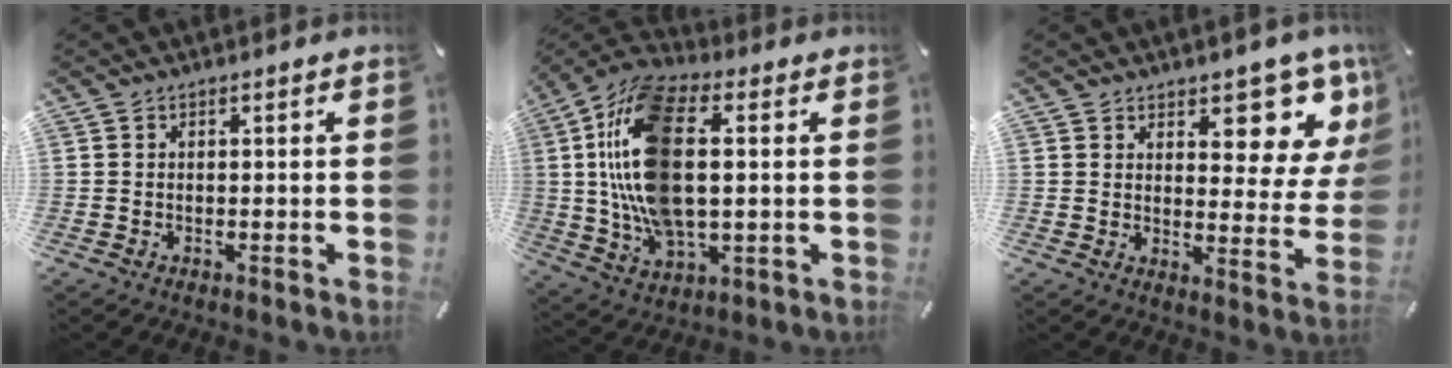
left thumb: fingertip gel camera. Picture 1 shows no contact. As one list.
[{"total": 19.1, "force": [2.7, 10.0, 16.0], "torque": [-0.361, -0.002, 0.043]}, {"total": 11.1, "force": [8.1, 5.1, 5.7], "torque": [-0.043, -0.076, 0.137]}]